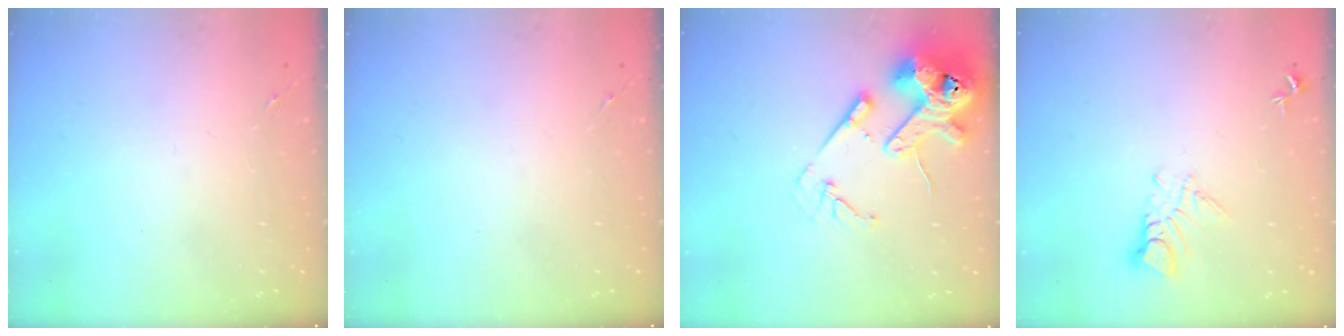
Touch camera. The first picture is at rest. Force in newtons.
{"total": 0.0}
{"total": 18.8, "press": 18.7, "slide": 2.4}
{"total": 5.2, "press": 5.2, "slide": 0.3}